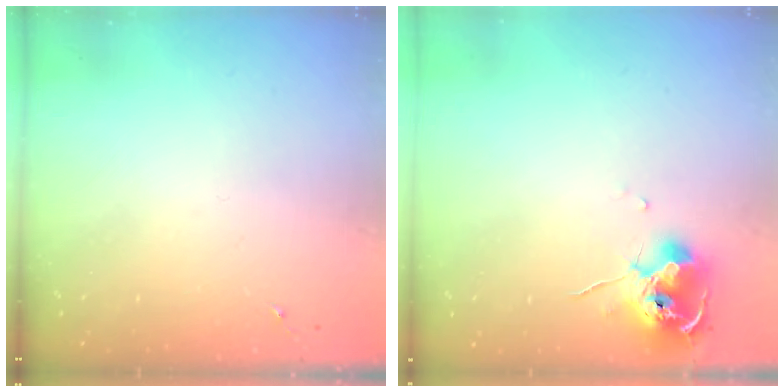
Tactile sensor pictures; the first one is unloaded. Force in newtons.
{"total": 10.4, "press": 10.3, "slide": 1.2}